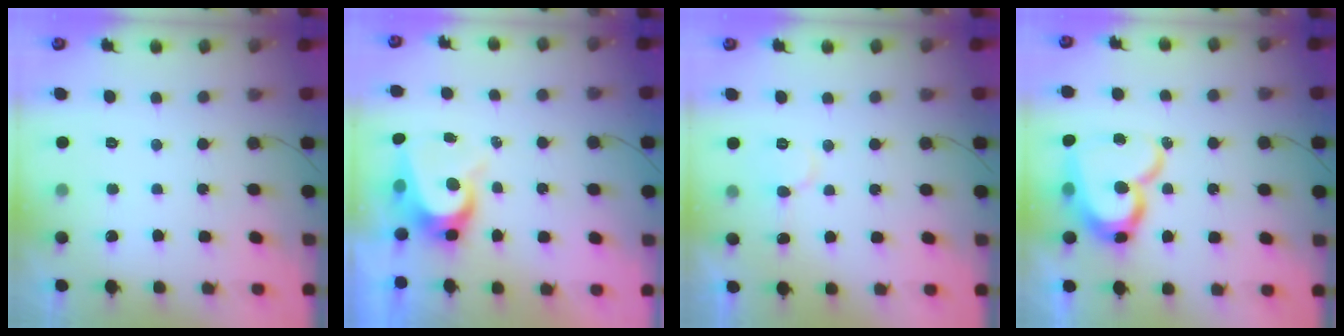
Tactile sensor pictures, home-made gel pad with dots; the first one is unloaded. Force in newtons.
{"total": 7.5, "press": 7.4, "slide": 0.8}
{"total": 5.9, "press": 5.9, "slide": 0.5}
{"total": 16.1, "press": 16.0, "slide": 1.6}